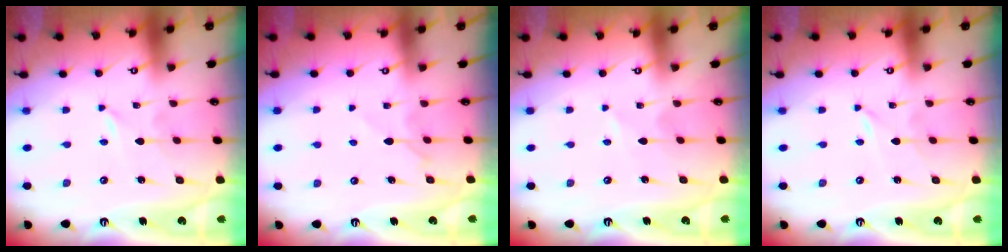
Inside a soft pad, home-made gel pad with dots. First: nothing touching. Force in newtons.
{"total": 5.5, "press": 5.4, "slide": 0.8}
{"total": 1.6, "press": 1.6, "slide": 0.2}
{"total": 0.0}